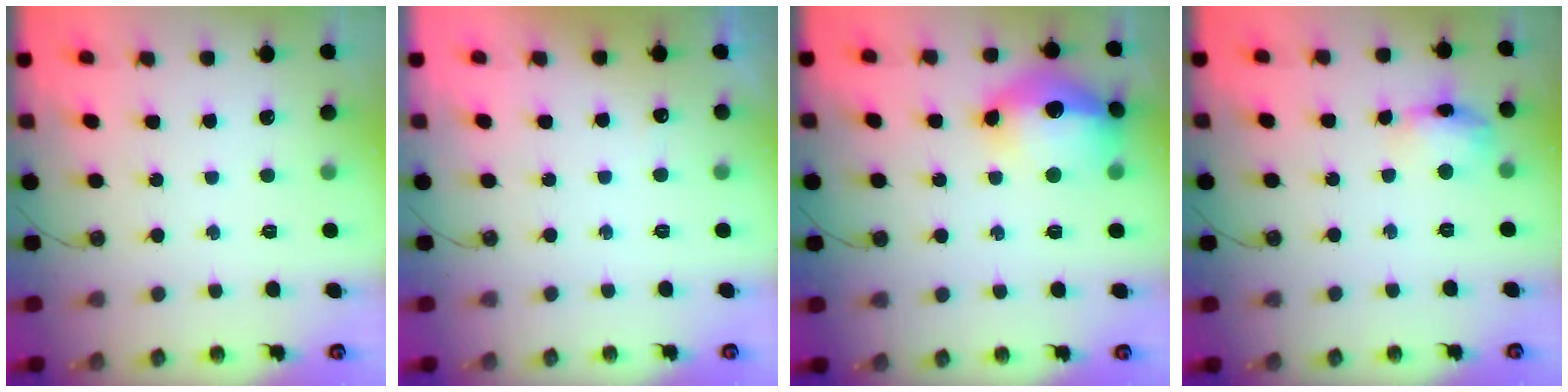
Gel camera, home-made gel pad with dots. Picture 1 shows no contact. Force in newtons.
{"total": 12.4, "press": 2.6, "slide": 12.1}
{"total": 17.5, "press": 17.4, "slide": 1.6}
{"total": 11.1, "press": 11.1, "slide": 0.8}